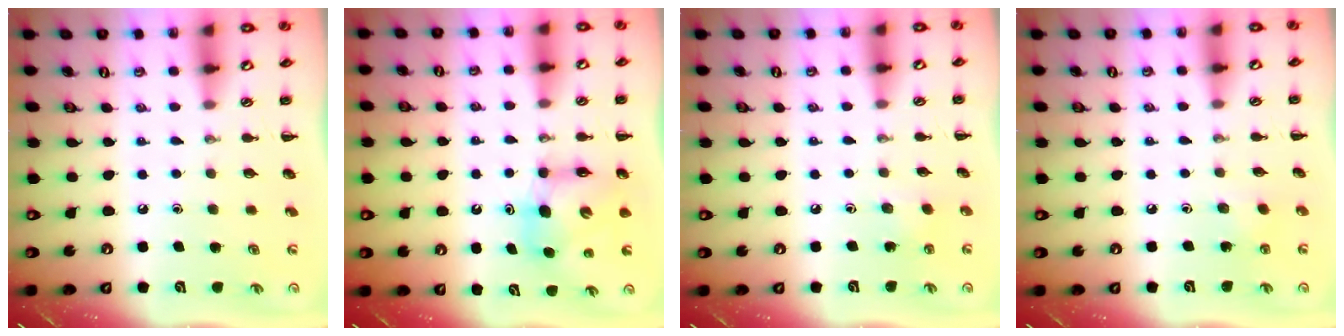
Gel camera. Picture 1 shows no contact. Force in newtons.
{"total": 7.3, "press": 7.3, "slide": 0.4}
{"total": 2.9, "press": 2.7, "slide": 0.9}
{"total": 1.9, "press": 1.8, "slide": 0.7}